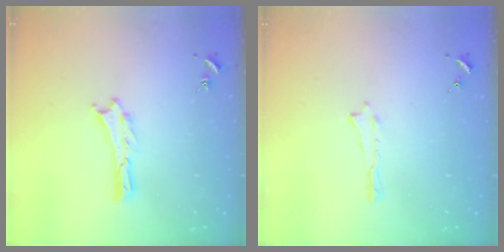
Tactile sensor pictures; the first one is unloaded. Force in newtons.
{"total": 0.0}